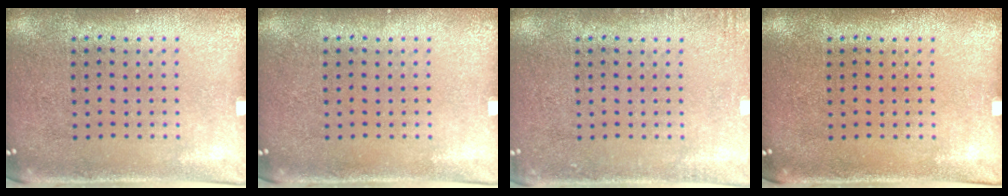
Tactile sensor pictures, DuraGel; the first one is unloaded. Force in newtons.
{"total": 0.0}
{"total": 1.5, "press": 1.4, "slide": 0.2}
{"total": 0.0}